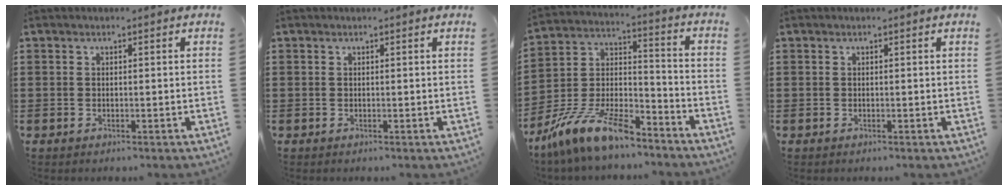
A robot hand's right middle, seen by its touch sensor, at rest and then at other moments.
{"total": 0.0}
{"total": 12.3, "force": [-10.1, 2.6, 6.5], "torque": [-0.139, 0.021, -0.200]}
{"total": 0.0}